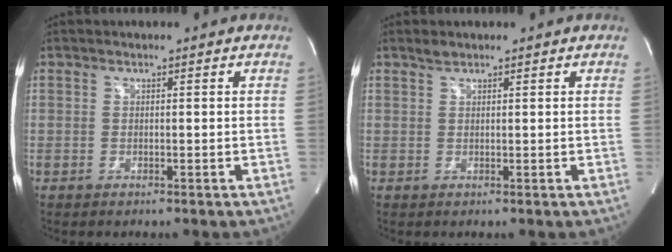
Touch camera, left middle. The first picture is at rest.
{"total": 0.9, "force": [0.8, 0.2, 0.3], "torque": [-0.010, 0.003, 0.019]}